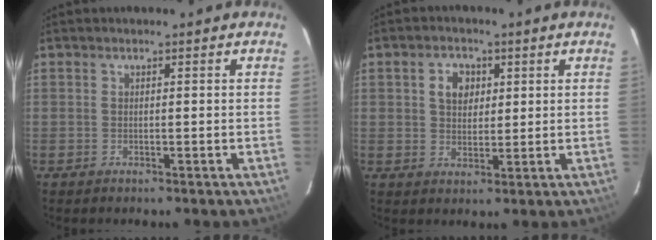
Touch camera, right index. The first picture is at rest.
{"total": 4.9, "force": [1.5, 3.7, 2.7], "torque": [-0.040, 0.014, 0.030]}